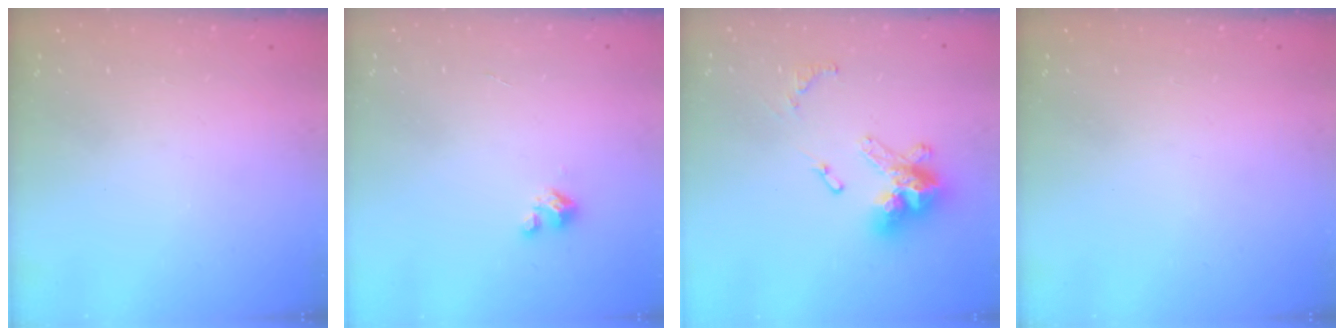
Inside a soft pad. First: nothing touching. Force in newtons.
{"total": 2.9, "press": 2.9, "slide": 0.2}
{"total": 15.2, "press": 15.2, "slide": 0.7}
{"total": 0.0}